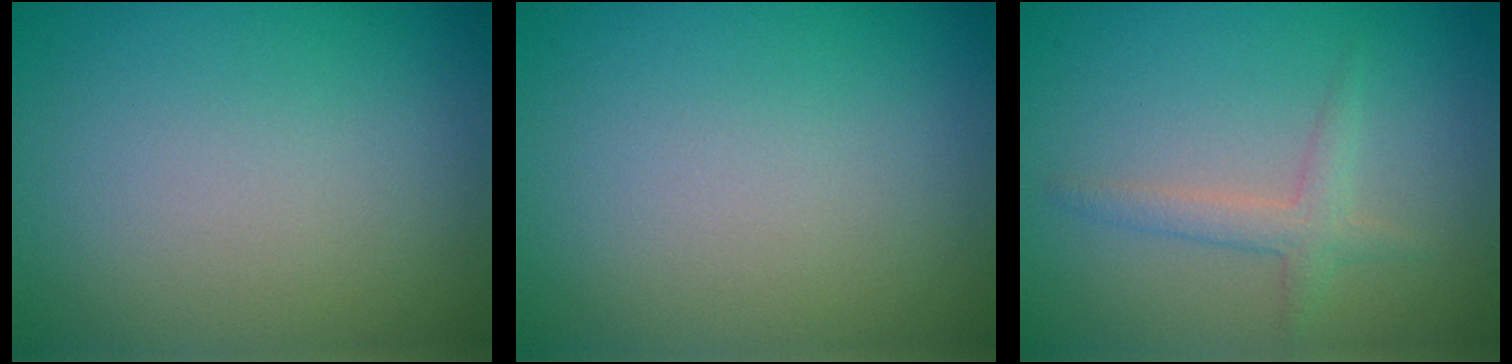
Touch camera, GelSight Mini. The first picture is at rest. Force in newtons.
{"total": 0.0}
{"total": 1.2, "press": 1.2, "slide": 0.1}